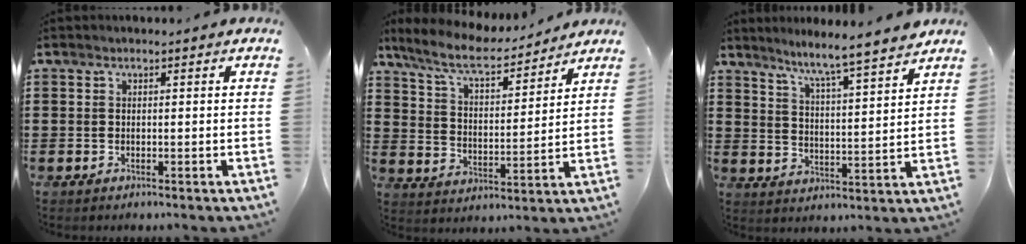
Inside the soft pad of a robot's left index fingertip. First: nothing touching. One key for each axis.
{"total": 8.3, "fx": 7.1, "fy": 1.5, "fz": 4.0, "tx": -0.105, "ty": -0.032, "tz": 0.123}
{"total": 5.2, "fx": 4.6, "fy": -1.1, "fz": 2.1, "tx": -0.058, "ty": -0.024, "tz": 0.077}